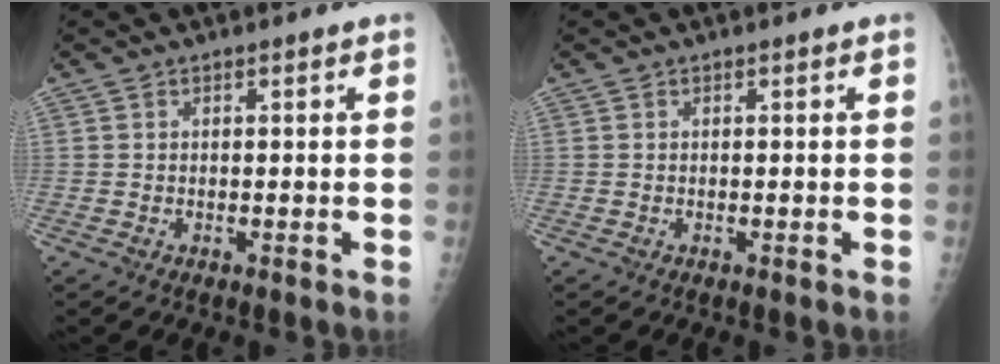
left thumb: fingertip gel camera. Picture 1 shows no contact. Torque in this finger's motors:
{"motor_torque": [-0.15, -0.06, 0.05, 0.03, -0.05]}